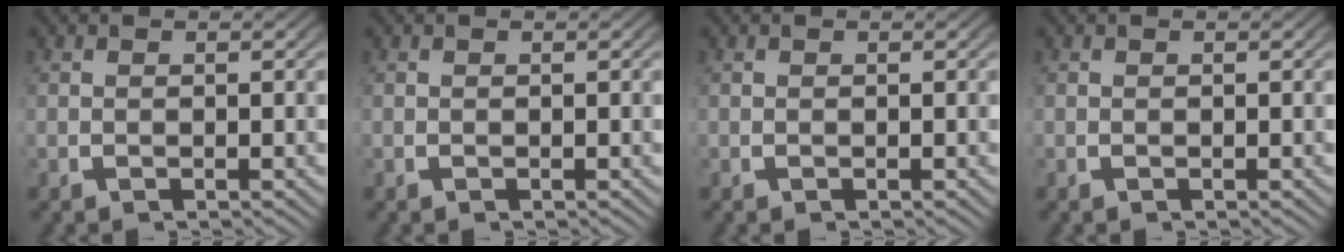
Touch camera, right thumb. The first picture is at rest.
{"total": 0.0}
{"total": 0.0}
{"total": 0.0}